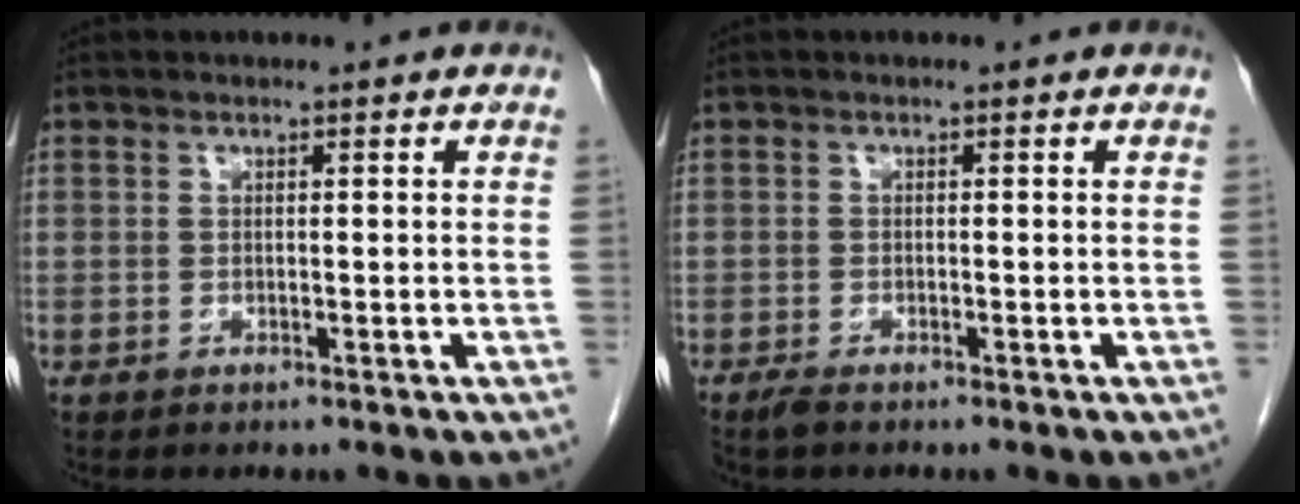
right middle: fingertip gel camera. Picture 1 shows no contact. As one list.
[{"total": 1.2, "force": [-1.0, 0.2, 0.6], "torque": [-0.019, -0.003, -0.019]}]